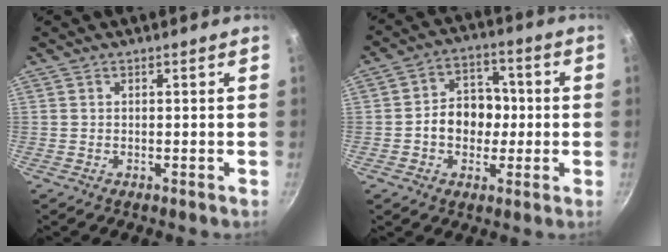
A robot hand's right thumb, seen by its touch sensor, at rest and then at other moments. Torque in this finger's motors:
{"motor_torque": [1.32, 1.68, 0.86, -0.07, 0.06]}